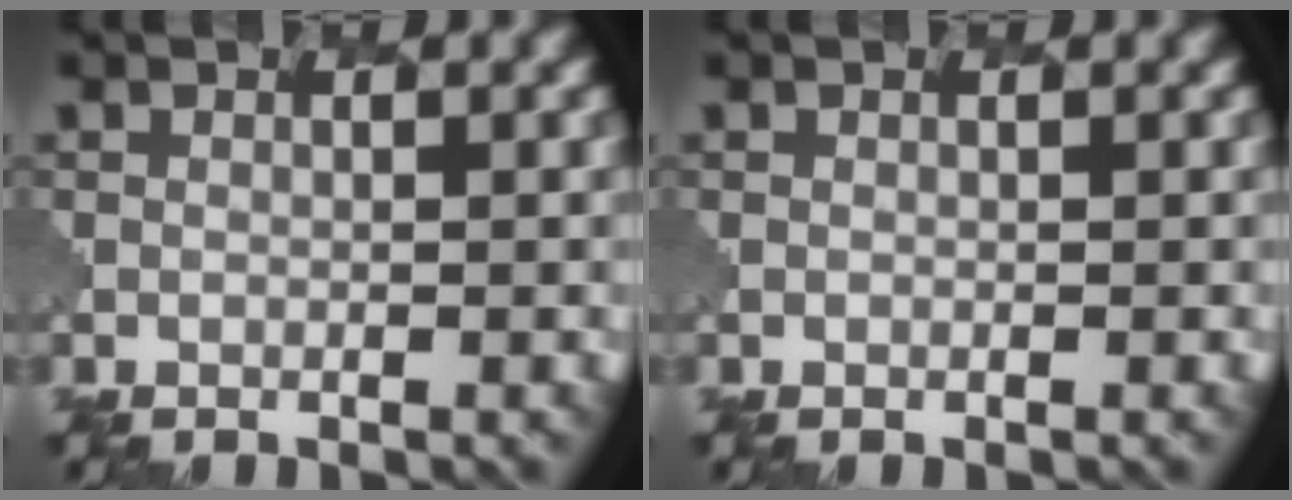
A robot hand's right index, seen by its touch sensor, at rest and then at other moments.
{"total": 0.0}